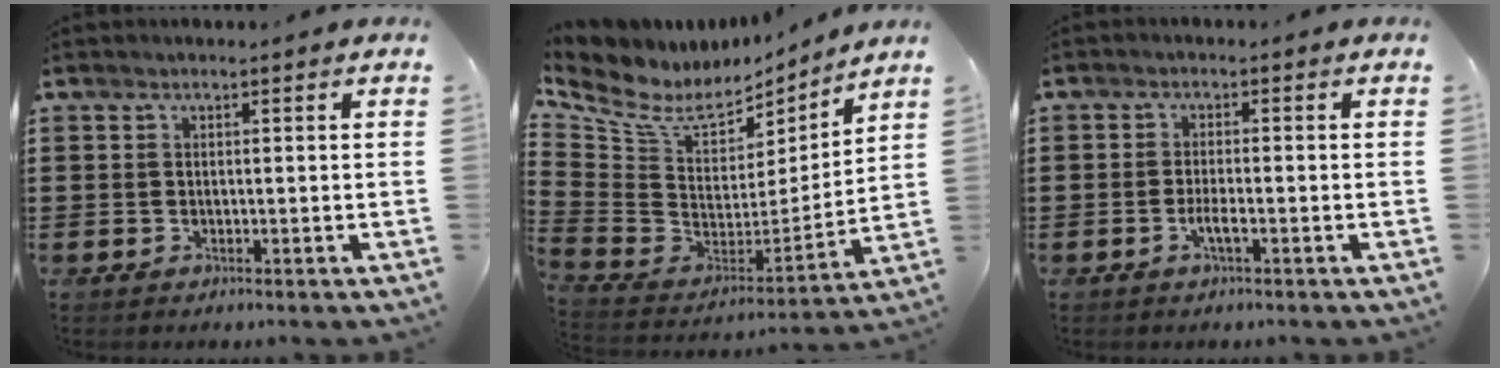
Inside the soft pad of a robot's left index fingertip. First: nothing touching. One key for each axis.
{"total": 7.3, "fx": 5.2, "fy": 4.2, "fz": 3.0, "tx": -0.096, "ty": -0.042, "tz": 0.092}
{"total": 2.4, "fx": -0.9, "fy": 0.3, "fz": 2.3, "tx": -0.047, "ty": -0.004, "tz": -0.018}